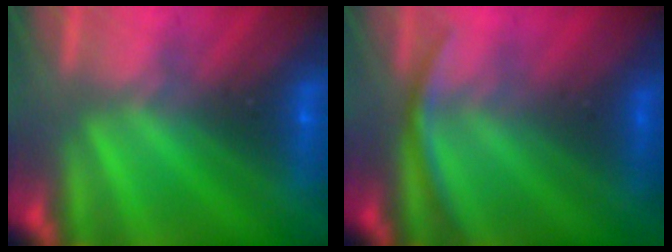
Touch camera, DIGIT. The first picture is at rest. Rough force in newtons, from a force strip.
{"total": 2.9}